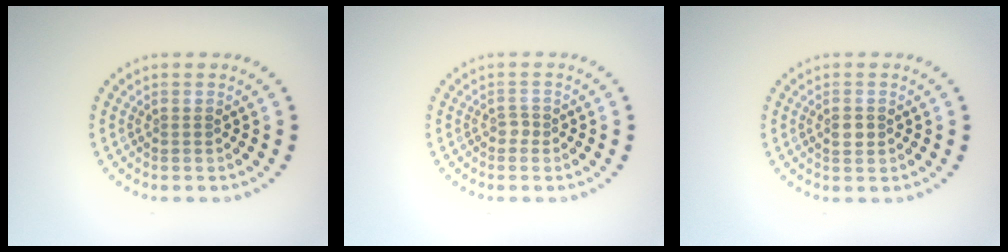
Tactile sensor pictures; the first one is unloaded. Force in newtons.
{"total": 0.9, "press": 0.7, "slide": 0.5}
{"total": 1.2, "press": 1.1, "slide": 0.4}